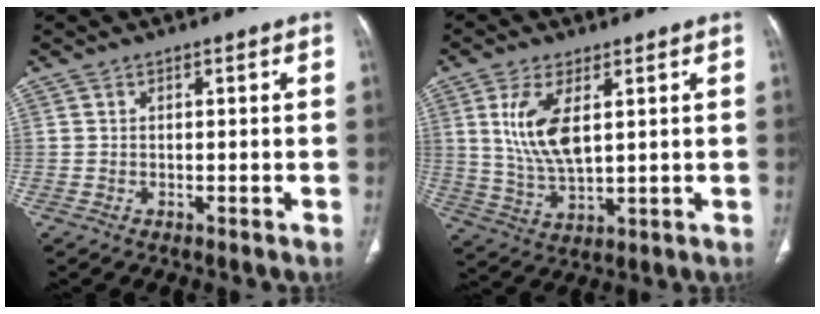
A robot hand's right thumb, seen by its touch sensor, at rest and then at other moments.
{"total": 10.3, "force": [2.9, 4.6, 8.8], "torque": [-0.181, -0.018, 0.066]}